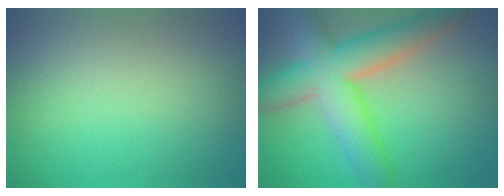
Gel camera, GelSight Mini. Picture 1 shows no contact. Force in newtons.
{"total": 9.2, "press": 9.1, "slide": 0.5}